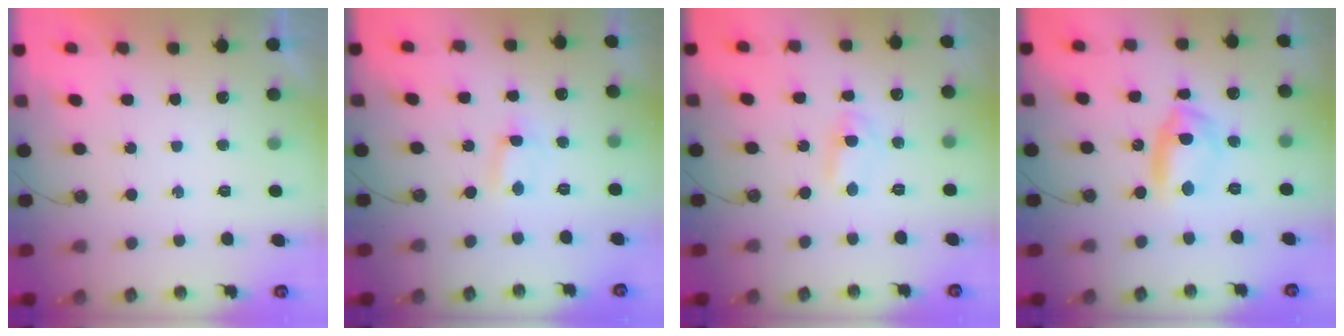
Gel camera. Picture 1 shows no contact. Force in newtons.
{"total": 0.6, "press": 0.4, "slide": 0.5}
{"total": 2.8, "press": 2.8, "slide": 0.3}
{"total": 16.7, "press": 9.1, "slide": 14.1}